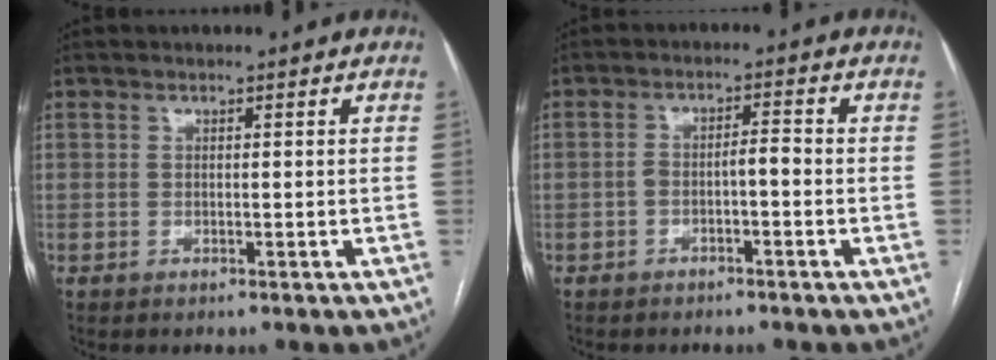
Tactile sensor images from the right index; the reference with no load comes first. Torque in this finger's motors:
{"motor_torque": [0.38, -0.16, 0.05, 0.06]}